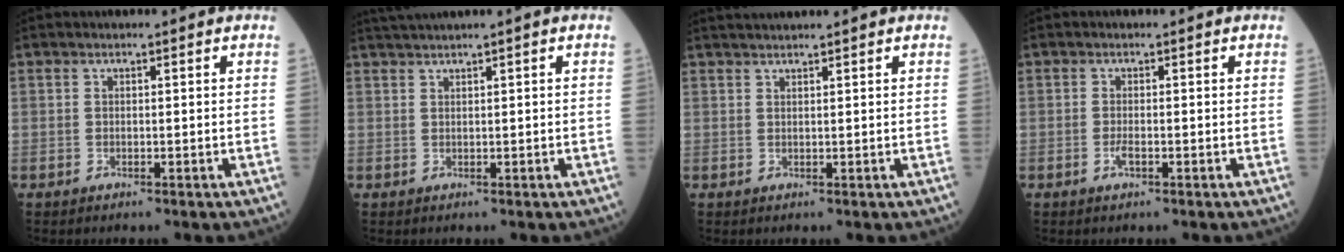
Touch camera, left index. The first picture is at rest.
{"total": 2.4, "force": [1.8, -0.8, 1.3], "torque": [-0.031, 0.009, 0.041]}
{"total": 3.8, "force": [3.4, -0.6, 1.6], "torque": [-0.018, 0.027, 0.059]}
{"total": 1.1, "force": [-0.4, 0.2, 1.0], "torque": [-0.025, -0.002, -0.008]}